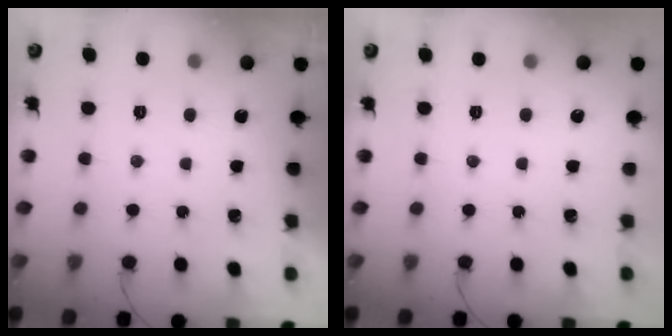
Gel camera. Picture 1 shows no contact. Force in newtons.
{"total": 0.0}